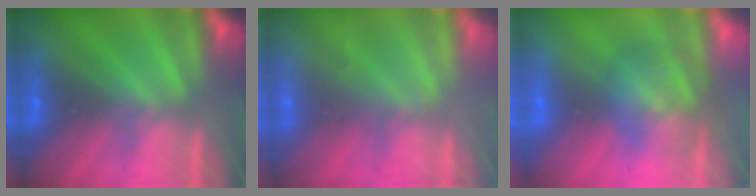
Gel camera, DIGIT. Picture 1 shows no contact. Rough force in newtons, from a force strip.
{"total": 2.3}
{"total": 2.9}